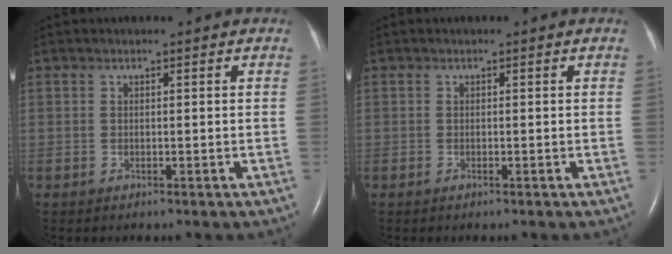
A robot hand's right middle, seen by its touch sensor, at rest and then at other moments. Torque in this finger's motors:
{"motor_torque": [-0.62, 0.15, -0.02, -0.01]}